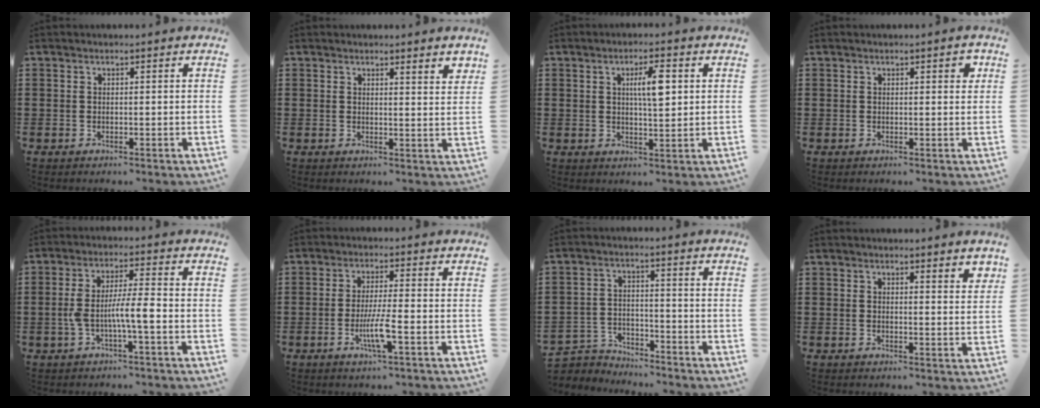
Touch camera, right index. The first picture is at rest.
{"total": 1.5, "force": [1.5, 0.0, 0.4], "torque": [-0.011, 0.001, 0.028]}
{"total": 5.3, "force": [1.3, 1.4, 4.9], "torque": [-0.091, 0.007, 0.017]}
{"total": 1.2, "force": [0.5, 0.5, 1.0], "torque": [-0.002, -0.001, 0.003]}
{"total": 6.5, "force": [-1.8, 0.8, 6.2], "torque": [-0.122, 0.001, -0.040]}
{"total": 6.4, "force": [-2.1, 0.8, 6.0], "torque": [-0.118, -0.013, -0.040]}
{"total": 4.0, "force": [-3.9, 0.7, -0.3], "torque": [-0.011, -0.001, -0.087]}
{"total": 1.6, "force": [1.6, 0.1, 0.3], "torque": [-0.002, -0.001, 0.029]}